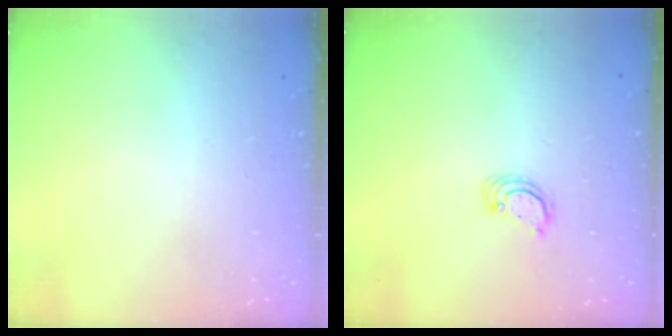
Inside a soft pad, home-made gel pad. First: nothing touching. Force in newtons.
{"total": 2.6, "press": 2.6, "slide": 0.2}